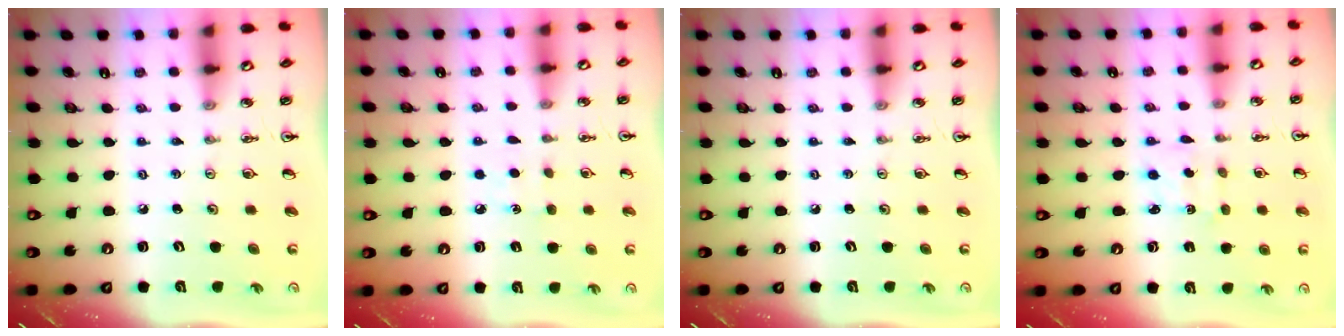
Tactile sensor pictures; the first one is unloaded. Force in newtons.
{"total": 4.0, "press": 4.0, "slide": 0.4}
{"total": 0.0}
{"total": 2.3, "press": 2.3, "slide": 0.4}